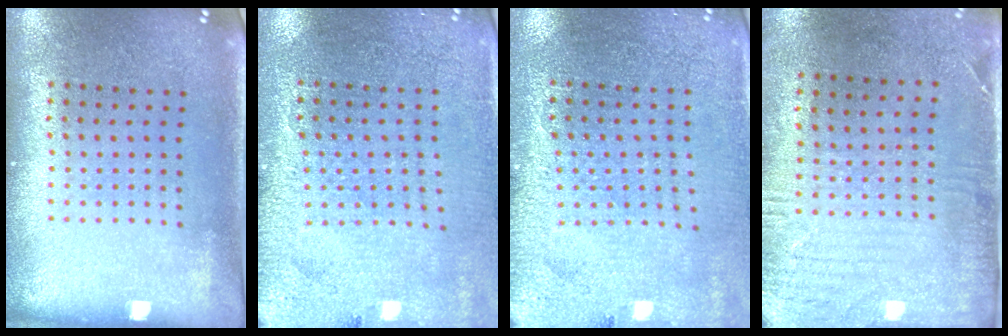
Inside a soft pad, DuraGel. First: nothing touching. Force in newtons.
{"total": 2.9, "press": 2.8, "slide": 0.4}
{"total": 2.7, "press": 2.7, "slide": 0.3}
{"total": 2.9, "press": 2.3, "slide": 1.7}